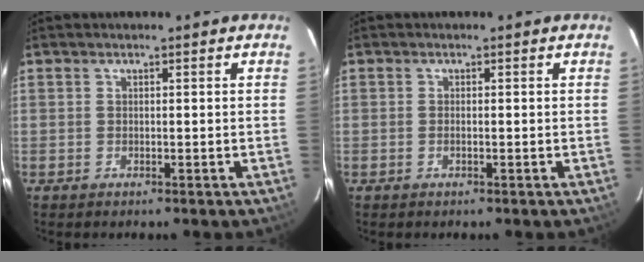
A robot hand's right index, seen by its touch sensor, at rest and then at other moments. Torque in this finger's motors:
{"motor_torque": [-0.08, 0.06, 0.02, -0.01]}